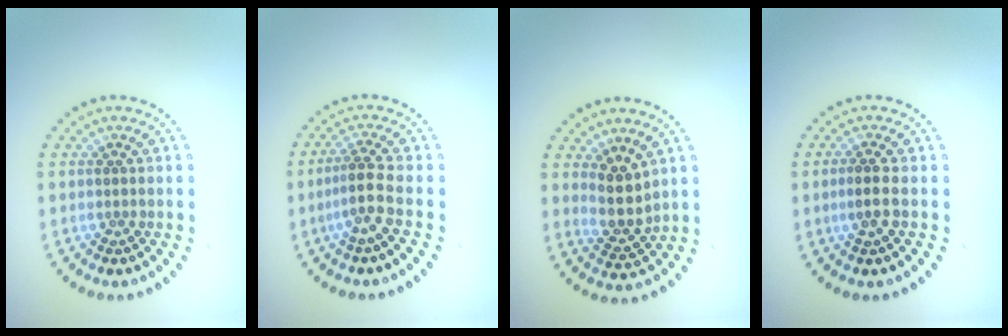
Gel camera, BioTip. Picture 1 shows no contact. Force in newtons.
{"total": 2.8, "press": 1.9, "slide": 2.0}
{"total": 2.9, "press": 2.3, "slide": 1.7}
{"total": 1.7, "press": 1.6, "slide": 0.8}